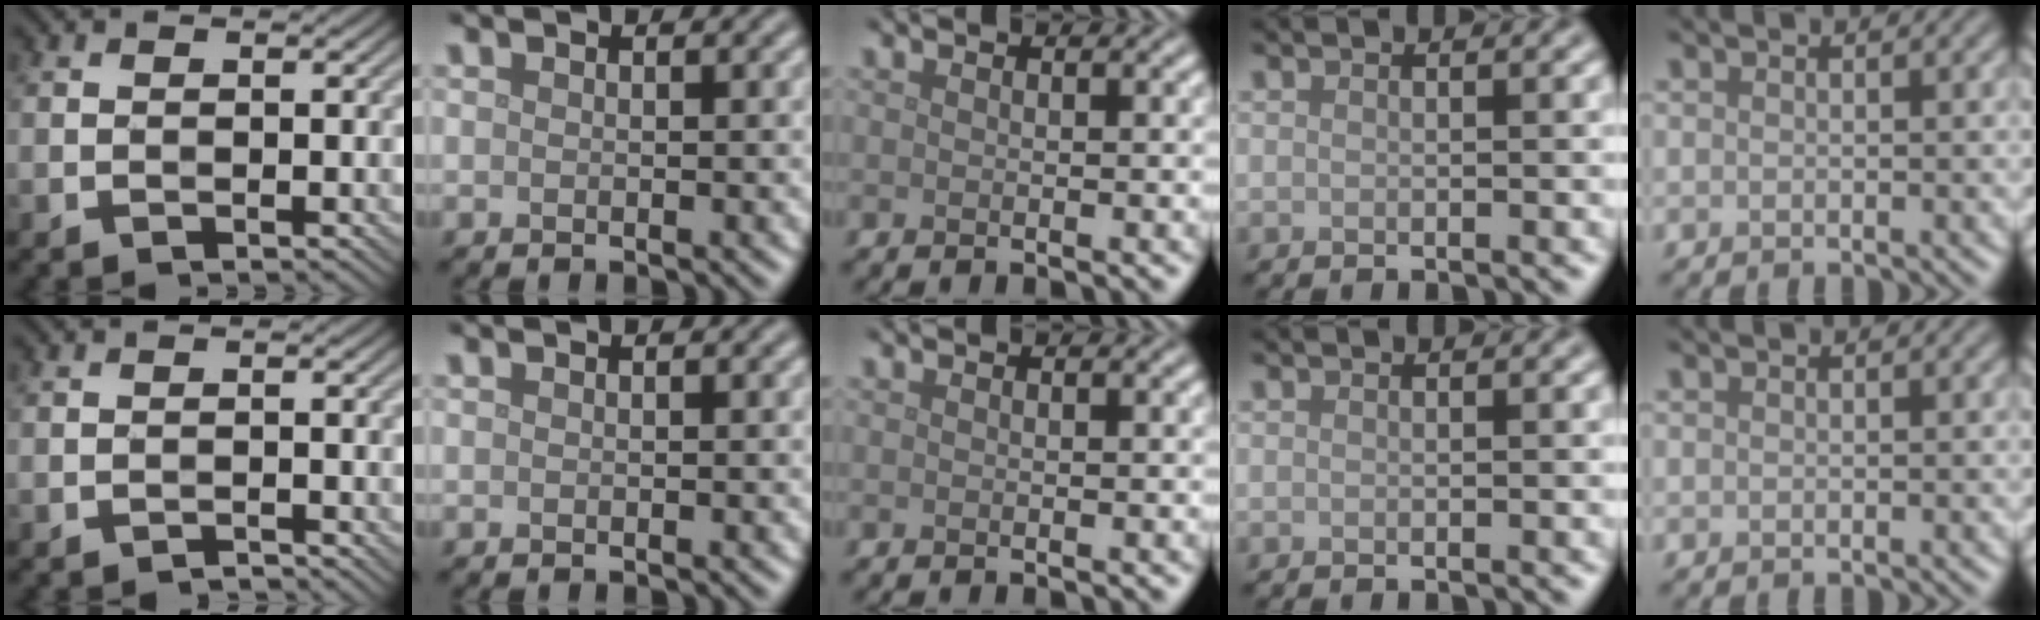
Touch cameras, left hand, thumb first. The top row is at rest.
{"thumb": {"total": 0.8, "force": [-0.8, -0.2, -0.2], "torque": [0.003, 0.006, -0.015]}}